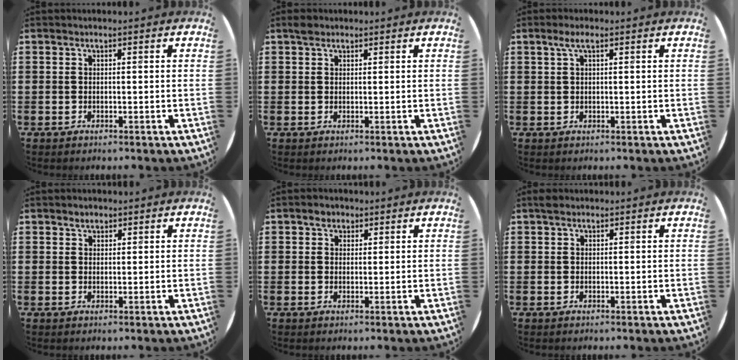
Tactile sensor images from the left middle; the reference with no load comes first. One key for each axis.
{"total": 1.1, "fx": 0.9, "fy": 0.5, "fz": 0.2, "tx": 0.002, "ty": 0.001, "tz": 0.015}
{"total": 1.9, "fx": 0.9, "fy": 0.4, "fz": 1.6, "tx": -0.032, "ty": 0.006, "tz": 0.015}
{"total": 1.4, "fx": 1.2, "fy": 0.6, "fz": 0.2, "tx": 0.003, "ty": 0.000, "tz": 0.021}
{"total": 1.7, "fx": 1.3, "fy": 1.0, "fz": 0.3, "tx": 0.001, "ty": 0.002, "tz": 0.023}
{"total": 0.8, "fx": 0.7, "fy": 0.4, "fz": 0.3, "tx": 0.002, "ty": 0.001, "tz": 0.010}